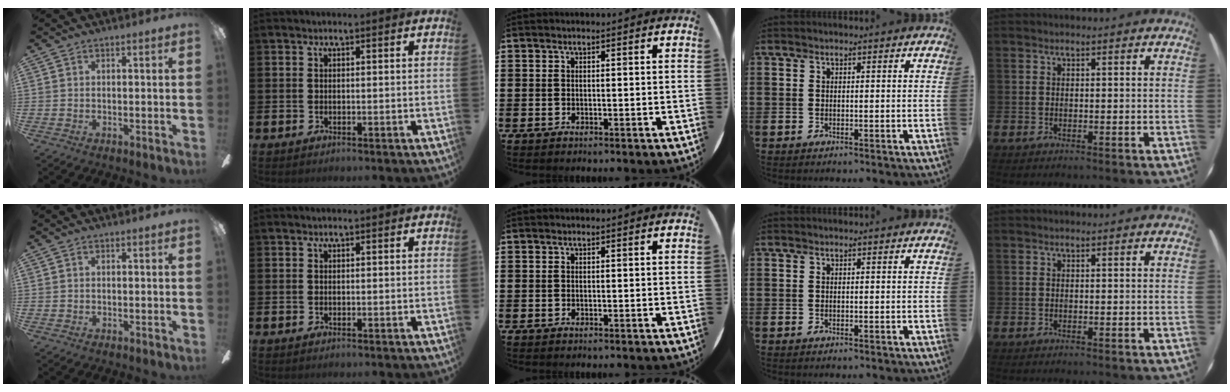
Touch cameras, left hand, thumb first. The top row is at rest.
{}